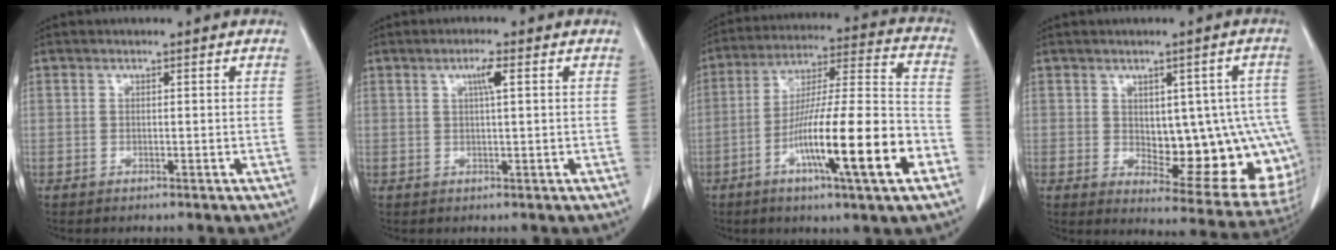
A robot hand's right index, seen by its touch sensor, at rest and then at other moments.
{"total": 2.5, "force": [0.9, 0.0, 2.3], "torque": [-0.044, 0.001, 0.015]}
{"total": 19.6, "force": [-7.6, 0.9, 18.0], "torque": [-0.294, -0.010, -0.126]}
{"total": 16.2, "force": [-1.0, 7.1, 14.5], "torque": [-0.131, 0.015, 0.014]}